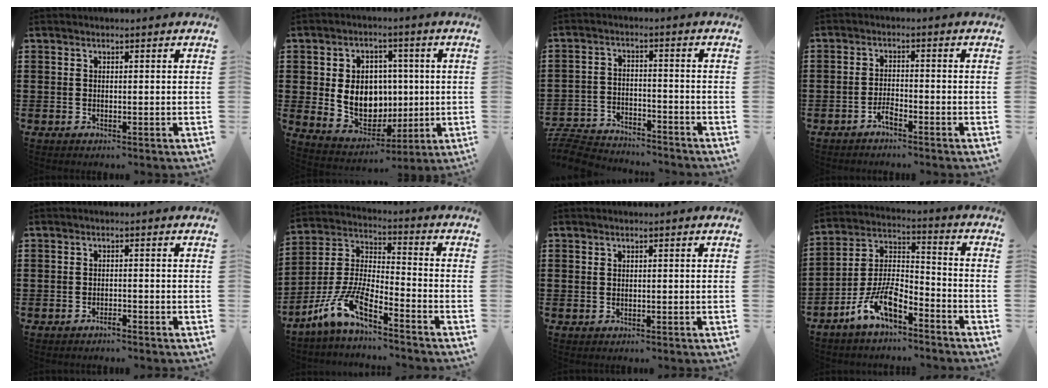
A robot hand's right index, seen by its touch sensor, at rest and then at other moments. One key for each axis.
{"total": 9.0, "fx": 0.6, "fy": 7.3, "fz": 5.1, "tx": -0.100, "ty": 0.013, "tz": 0.013}
{"total": 5.6, "fx": -5.5, "fy": 0.8, "fz": 0.6, "tx": -0.029, "ty": 0.004, "tz": -0.115}
{"total": 2.2, "fx": -1.9, "fy": 0.5, "fz": 1.0, "tx": -0.023, "ty": 0.005, "tz": -0.037}
{"total": 1.1, "fx": -1.0, "fy": 0.1, "fz": 0.5, "tx": -0.012, "ty": -0.003, "tz": -0.018}
{"total": 8.1, "fx": -6.3, "fy": 1.1, "fz": 4.9, "tx": -0.137, "ty": -0.025, "tz": -0.136}
{"total": 0.5, "fx": 0.2, "fy": 0.4, "fz": 0.2, "tx": -0.005, "ty": 0.002, "tz": 0.005}
{"total": 9.3, "fx": -6.7, "fy": 3.6, "fz": 5.4, "tx": -0.125, "ty": 0.005, "tz": -0.133}